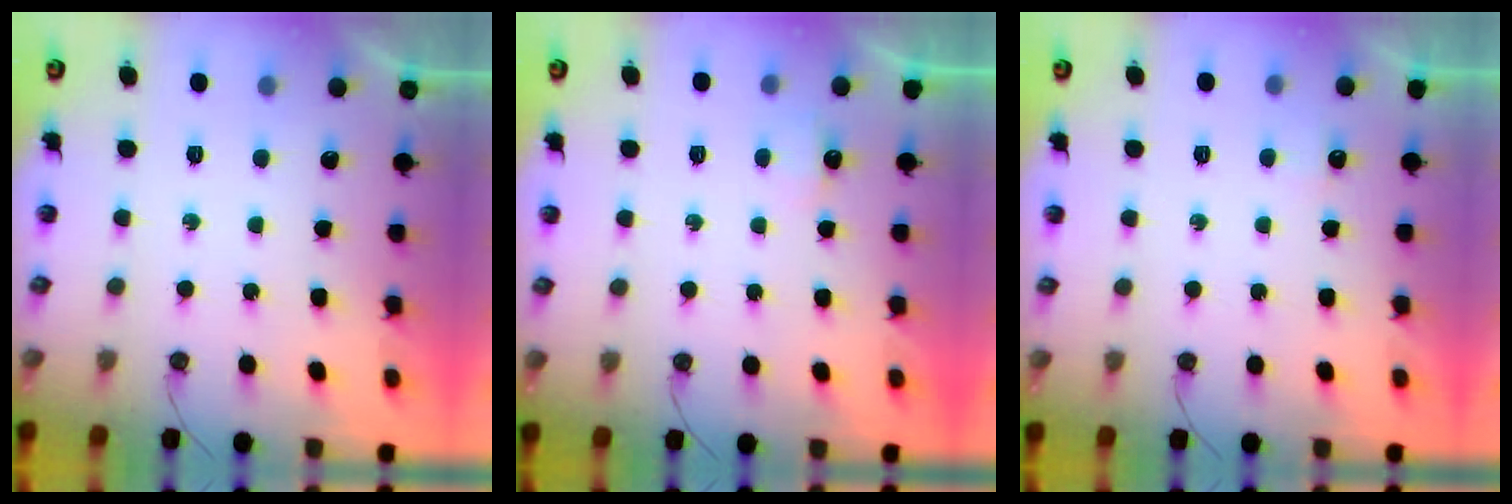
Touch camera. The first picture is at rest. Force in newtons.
{"total": 2.5, "press": 2.4, "slide": 0.5}
{"total": 2.2, "press": 2.1, "slide": 0.4}